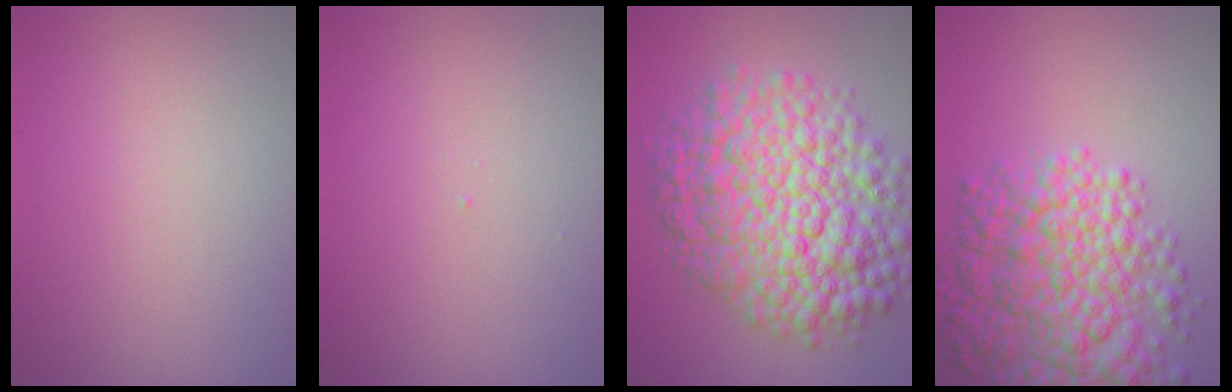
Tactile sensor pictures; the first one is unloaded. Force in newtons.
{"total": 0.0}
{"total": 11.4, "press": 11.4, "slide": 0.2}
{"total": 8.9, "press": 8.9, "slide": 0.3}